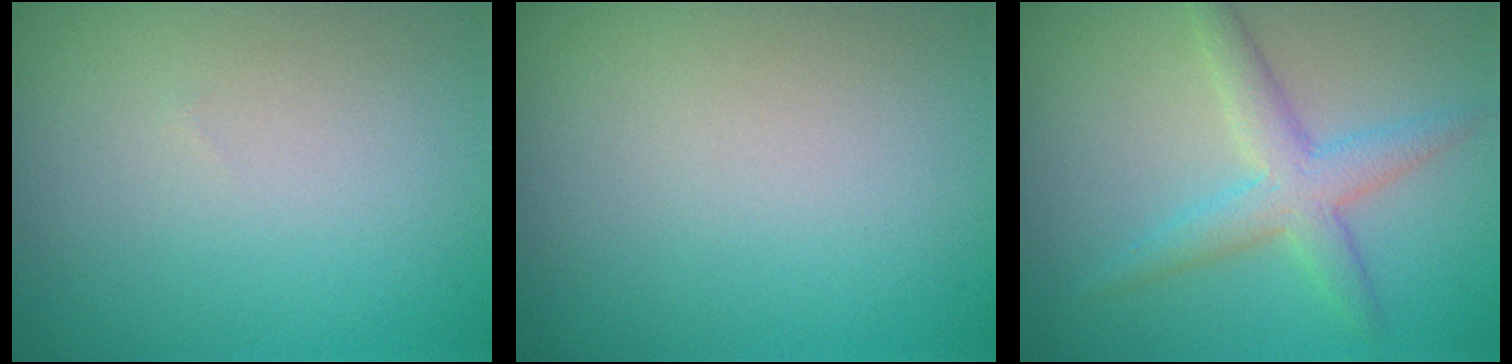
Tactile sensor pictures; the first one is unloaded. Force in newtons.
{"total": 0.0}
{"total": 3.6, "press": 3.6, "slide": 0.1}